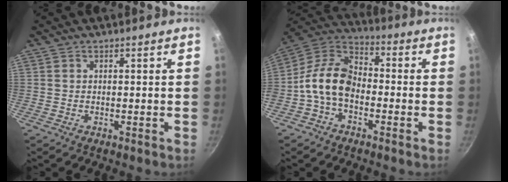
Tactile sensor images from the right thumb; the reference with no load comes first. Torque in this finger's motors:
{"motor_torque": [2.45, 2.56, 1.46, -1.31, 0.73]}